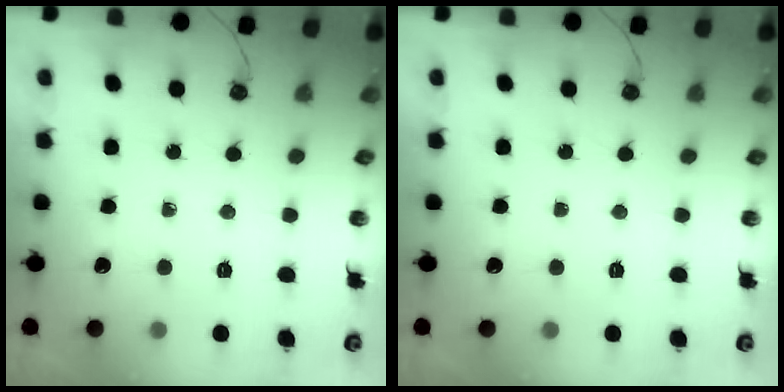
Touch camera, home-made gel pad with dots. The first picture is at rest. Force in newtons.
{"total": 0.0}